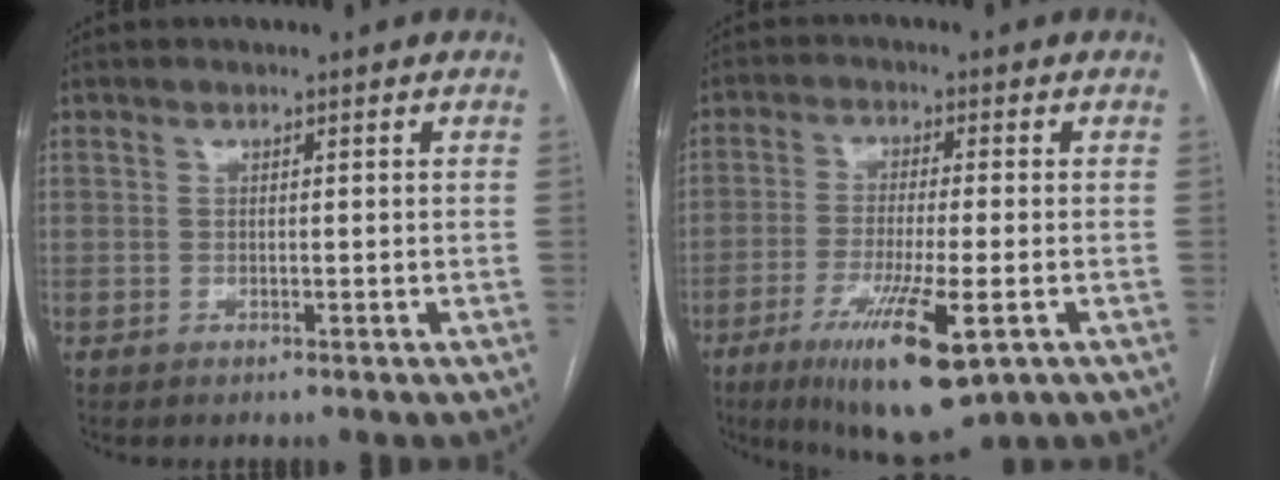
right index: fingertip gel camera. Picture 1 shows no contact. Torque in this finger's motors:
{"motor_torque": [1.54, -0.60, 0.76, 0.16]}